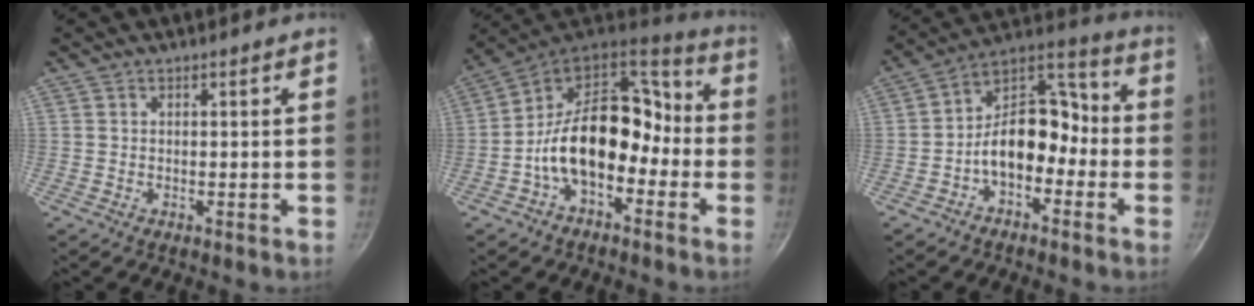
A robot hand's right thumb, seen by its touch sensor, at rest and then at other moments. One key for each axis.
{"total": 17.8, "fx": -4.8, "fy": 11.6, "fz": 12.6, "tx": -0.161, "ty": 0.072, "tz": -0.099}
{"total": 13.0, "fx": -4.1, "fy": 8.6, "fz": 8.9, "tx": -0.099, "ty": 0.073, "tz": -0.084}